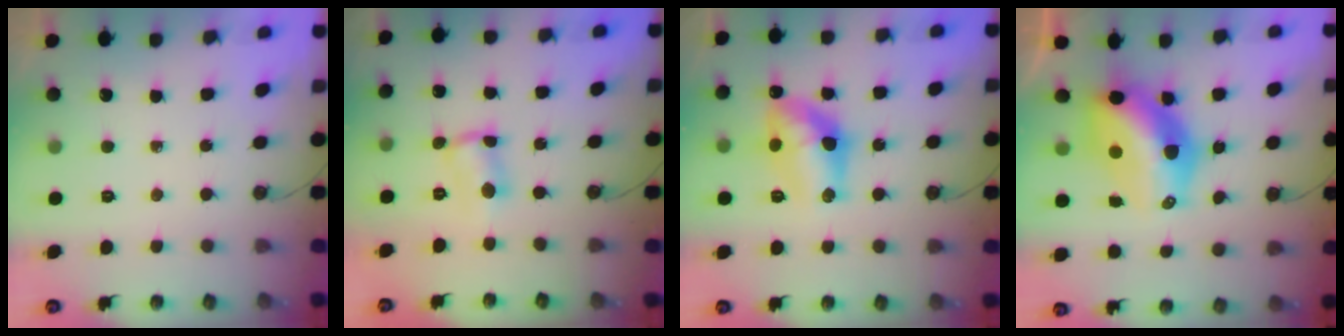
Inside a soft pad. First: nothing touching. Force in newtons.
{"total": 2.0, "press": 2.0, "slide": 0.6}
{"total": 13.1, "press": 13.0, "slide": 1.0}
{"total": 13.9, "press": 13.8, "slide": 1.3}